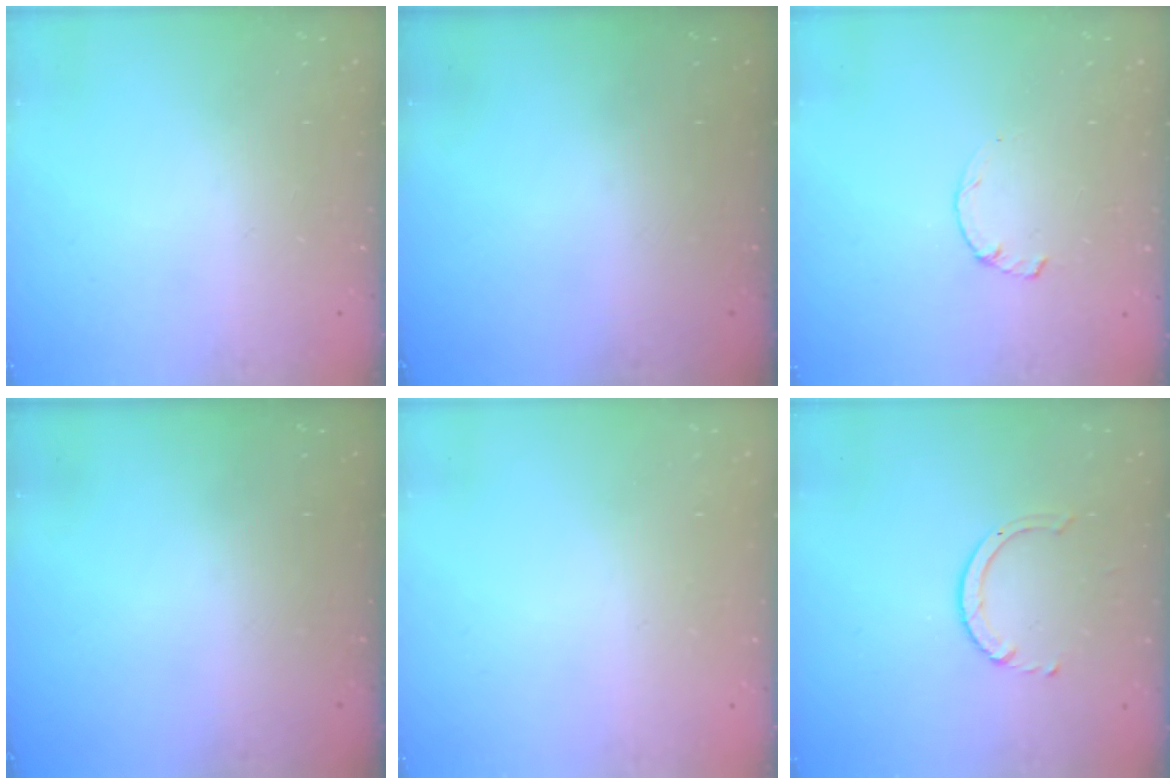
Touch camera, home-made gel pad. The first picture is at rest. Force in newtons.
{"total": 0.0}
{"total": 1.7, "press": 1.7, "slide": 0.3}
{"total": 0.0}
{"total": 2.4, "press": 2.4, "slide": 0.2}
{"total": 3.2, "press": 3.2, "slide": 0.4}